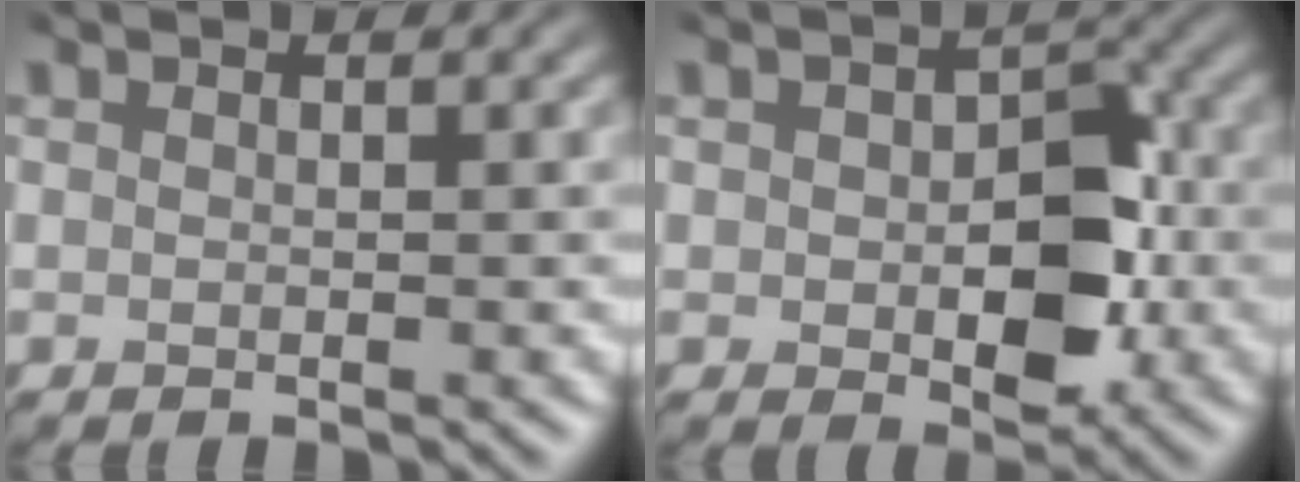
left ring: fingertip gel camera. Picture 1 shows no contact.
{"total": 6.2, "force": [-1.2, 3.9, 4.7], "torque": [-0.077, -0.005, -0.016]}